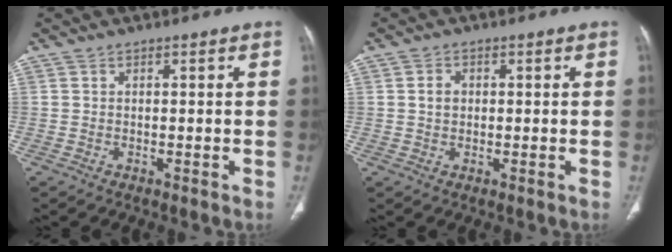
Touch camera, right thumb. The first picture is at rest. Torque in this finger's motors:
{"motor_torque": [-0.47, 0.37, 0.25, -0.28, 0.00]}